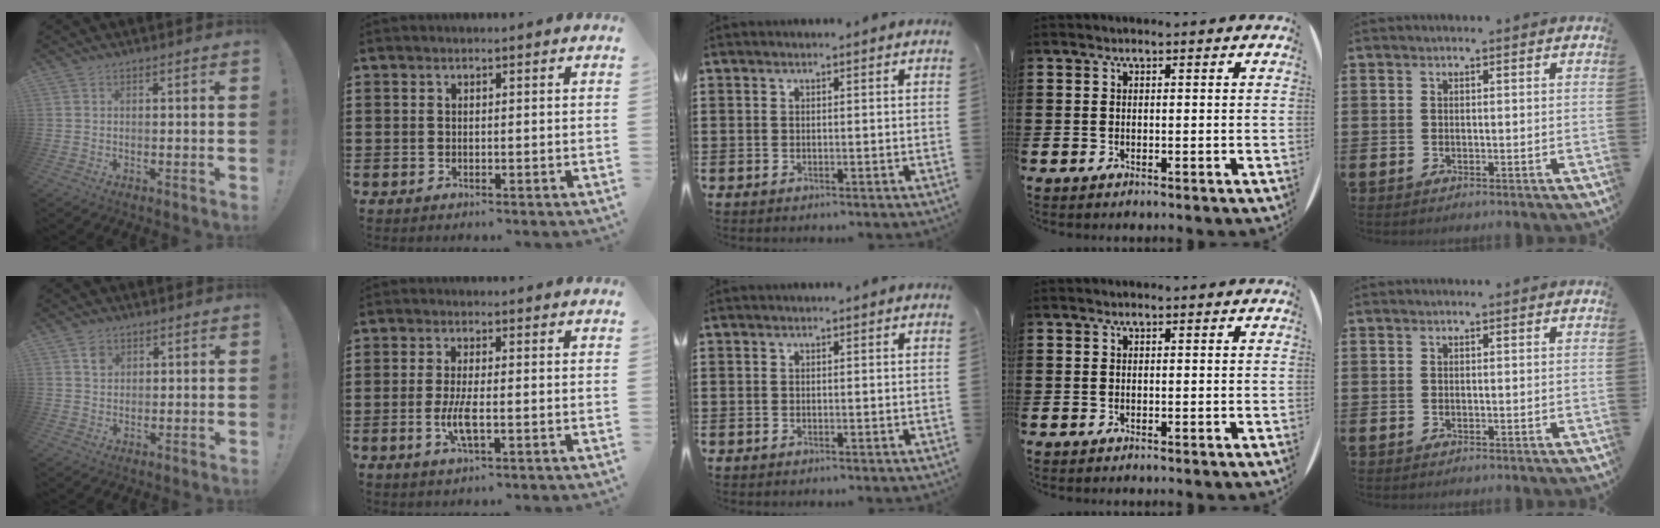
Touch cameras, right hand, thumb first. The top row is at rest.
{"thumb": {"total": 3.3, "force": [1.7, 2.5, 1.2], "torque": [-0.004, -0.007, 0.029]}, "index": {"total": 4.4, "force": [-1.2, 1.0, 4.1], "torque": [-0.090, -0.007, -0.026]}}